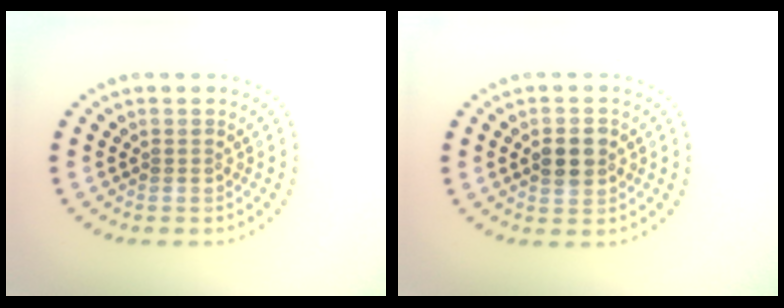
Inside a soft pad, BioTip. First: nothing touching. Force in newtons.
{"total": 2.9, "press": 2.9, "slide": 0.2}